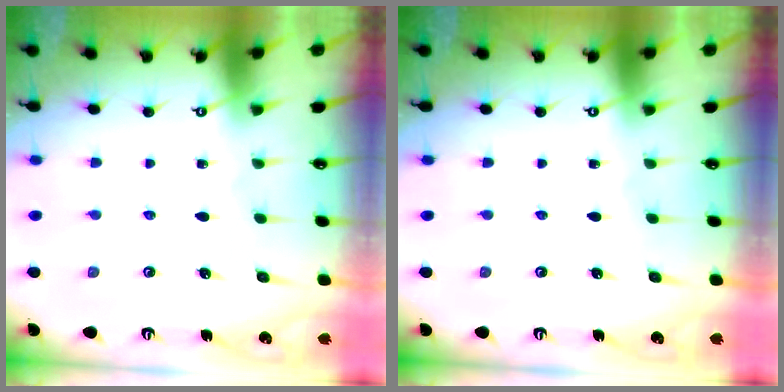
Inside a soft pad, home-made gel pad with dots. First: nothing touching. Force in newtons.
{"total": 0.0}